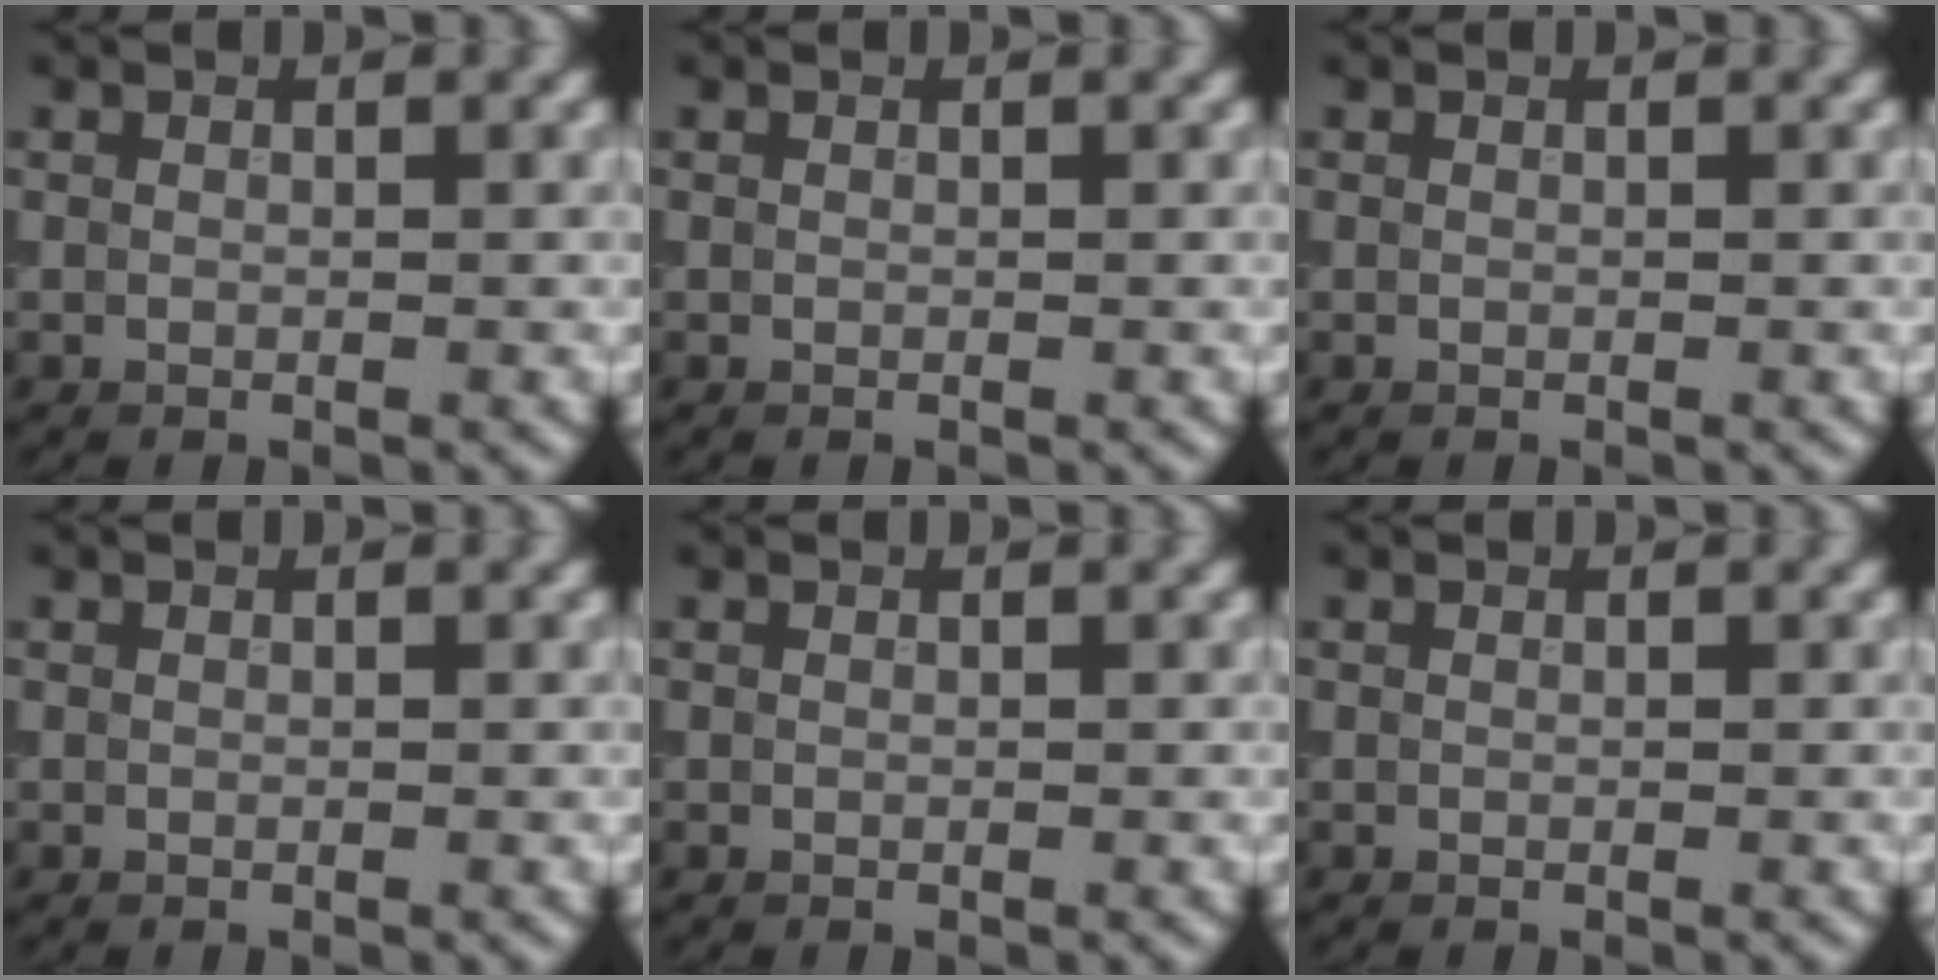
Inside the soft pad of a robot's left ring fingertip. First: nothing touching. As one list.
[{"total": 0.0}, {"total": 0.0}, {"total": 0.0}, {"total": 0.0}, {"total": 0.0}]